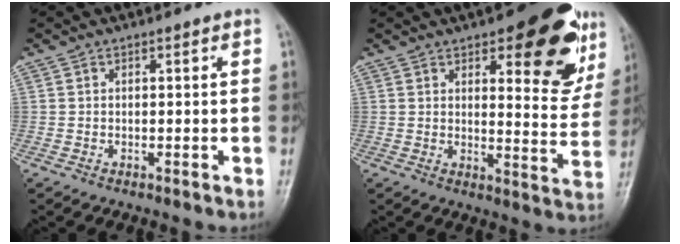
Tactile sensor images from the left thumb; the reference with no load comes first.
{"total": 18.1, "force": [8.9, 7.1, 14.1], "torque": [-0.120, -0.042, 0.111]}